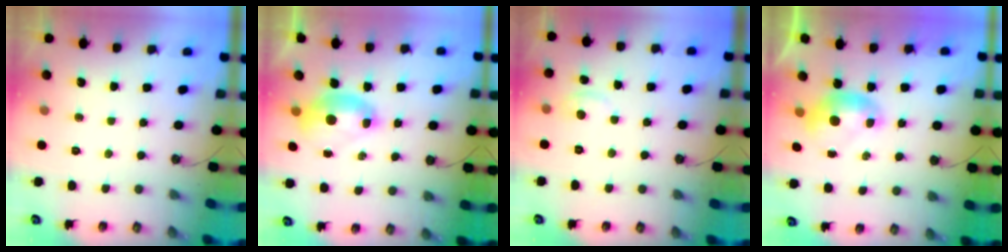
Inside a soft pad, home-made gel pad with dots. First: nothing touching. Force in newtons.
{"total": 2.7, "press": 2.6, "slide": 0.6}
{"total": 2.7, "press": 2.6, "slide": 0.5}
{"total": 0.0}